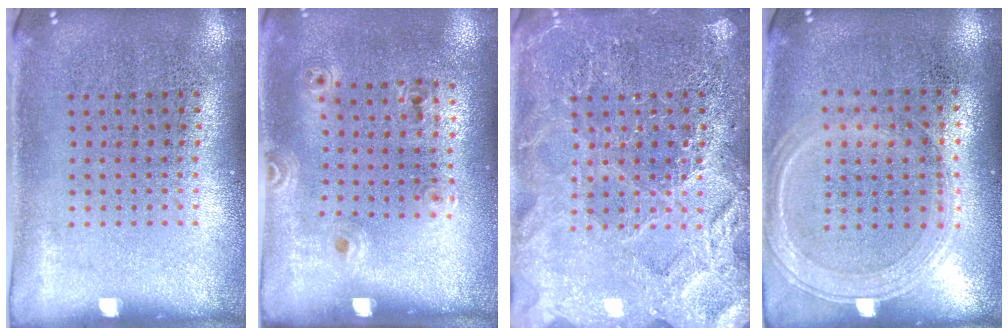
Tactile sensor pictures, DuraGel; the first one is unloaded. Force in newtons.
{"total": 1.2, "press": 0.9, "slide": 0.8}
{"total": 3.6, "press": 3.6, "slide": 0.6}
{"total": 0.6, "press": 0.5, "slide": 0.2}